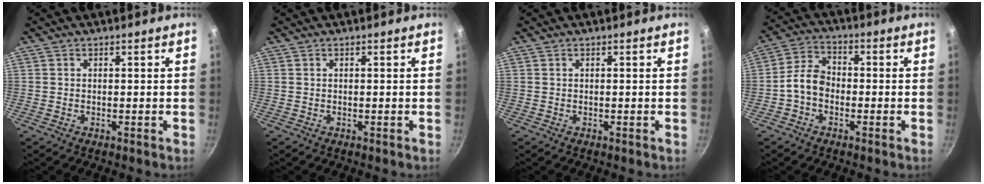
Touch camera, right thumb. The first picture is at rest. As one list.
[{"total": 0.0}, {"total": 0.0}, {"total": 6.3, "force": [-1.7, 4.4, 4.1], "torque": [-0.065, 0.029, -0.046]}]